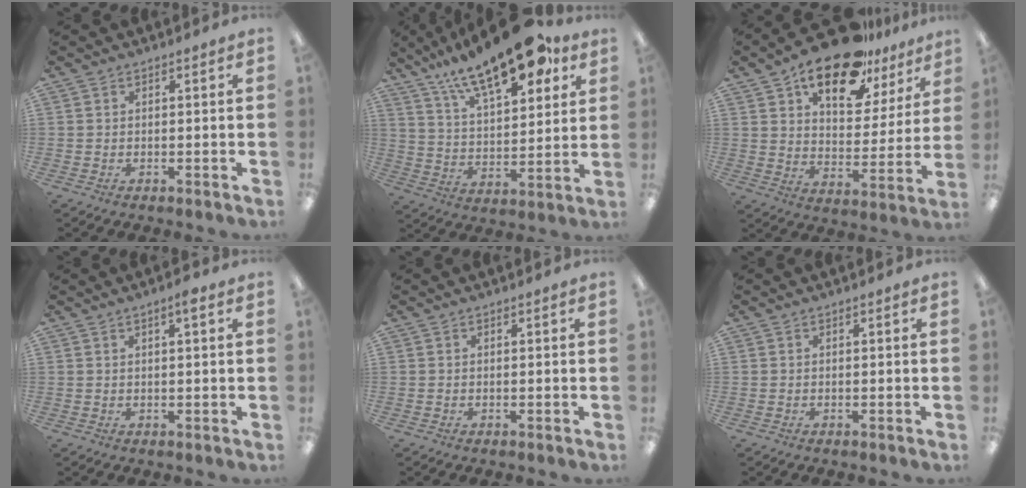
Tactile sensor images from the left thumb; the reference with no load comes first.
{"total": 20.5, "force": [14.2, 7.7, 12.6], "torque": [-0.208, -0.076, 0.242]}
{"total": 18.2, "force": [13.2, 8.1, 9.6], "torque": [-0.156, -0.071, 0.228]}
{"total": 2.5, "force": [1.3, 0.4, 2.1], "torque": [-0.035, 0.001, 0.019]}
{"total": 0.0}
{"total": 0.0}